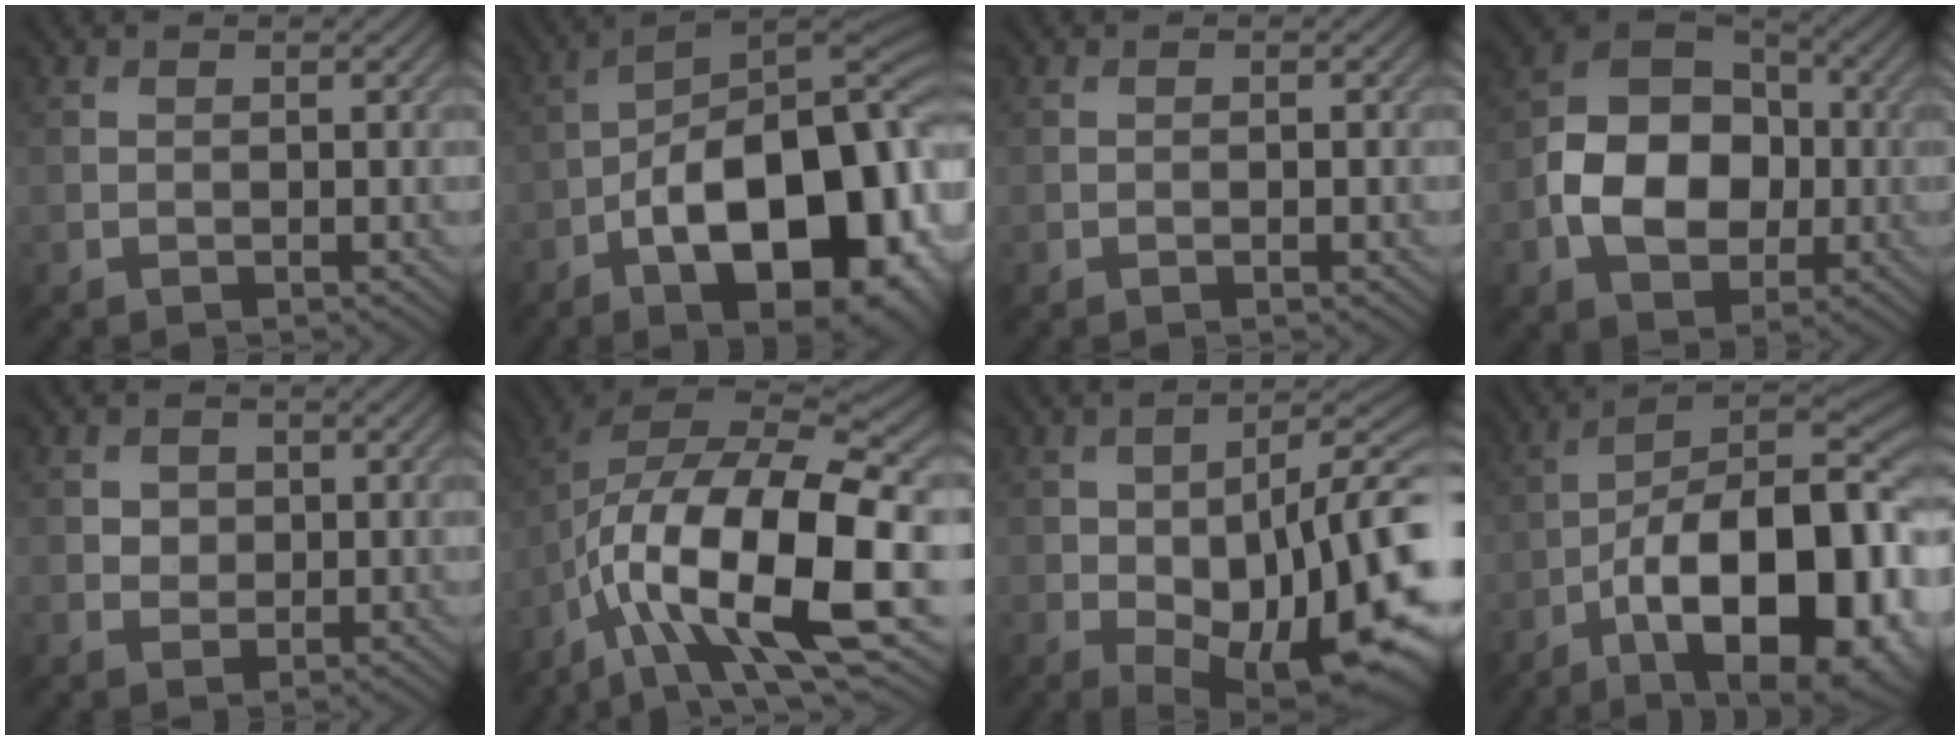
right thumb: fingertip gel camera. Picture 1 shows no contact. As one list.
[{"total": 19.8, "force": [-7.2, 9.2, 16.0], "torque": [-0.223, -0.006, -0.115]}, {"total": 0.9, "force": [-0.3, 0.2, 0.8], "torque": [-0.012, 0.000, -0.004]}, {"total": 11.1, "force": [-1.8, 8.0, 7.4], "torque": [-0.146, -0.002, -0.043]}, {"total": 2.0, "force": [0.2, 1.8, 0.7], "torque": [-0.016, -0.004, 0.001]}, {"total": 16.8, "force": [-5.7, 6.1, 14.6], "torque": [-0.261, -0.002, -0.099]}, {"total": 18.2, "force": [-4.6, 9.5, 14.8], "torque": [-0.206, -0.043, -0.049]}, {"total": 21.6, "force": [-8.8, 9.8, 17.2], "torque": [-0.247, -0.001, -0.134]}]